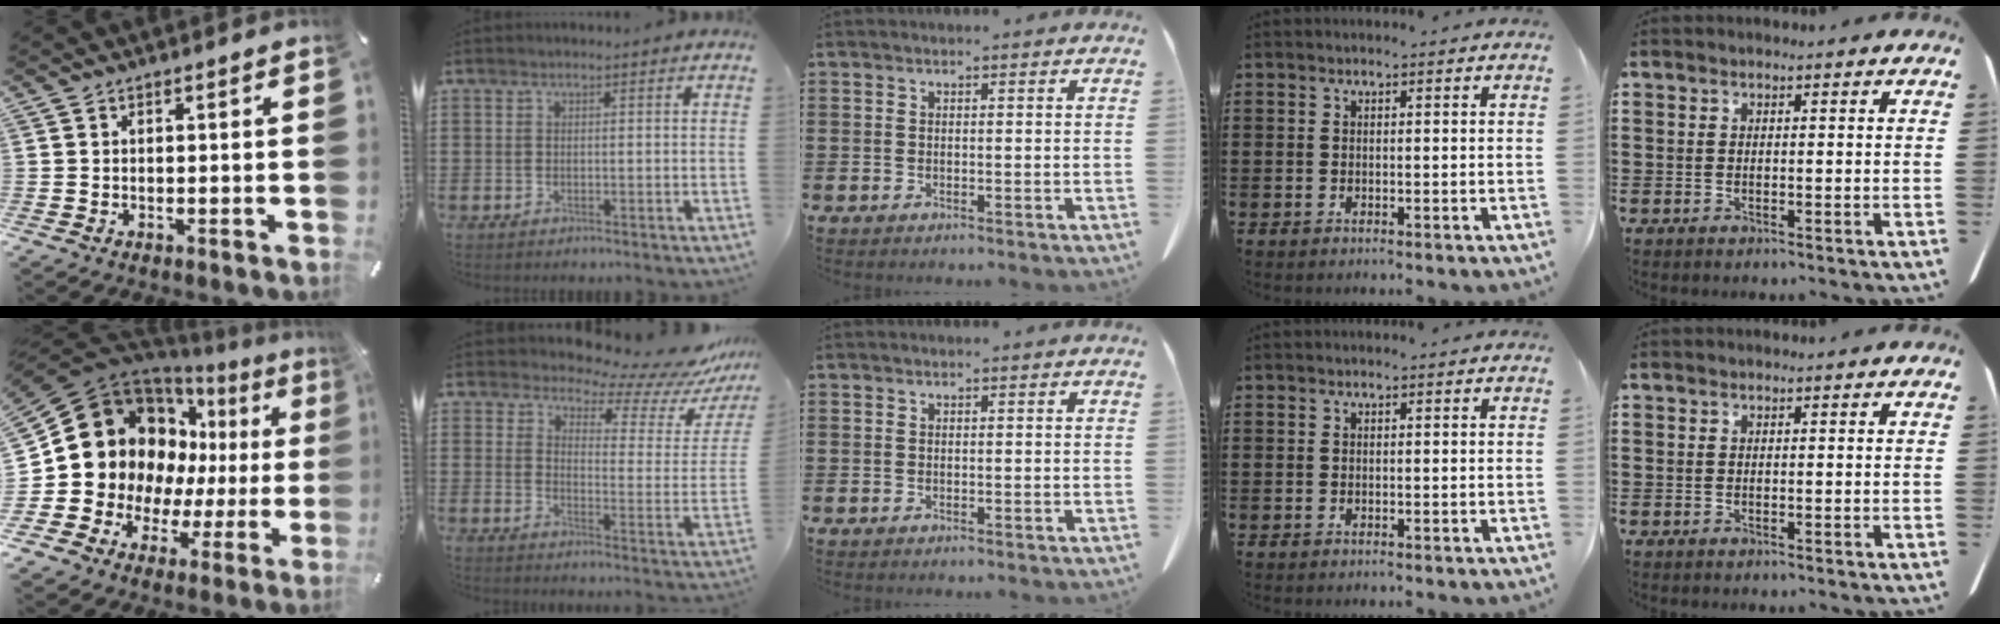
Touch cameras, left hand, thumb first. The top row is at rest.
{"thumb": {"total": 18.6, "force": [5.6, 15.4, 8.8], "torque": [-0.162, -0.048, 0.127]}, "index": {"total": 7.6, "force": [6.7, 2.3, 2.7], "torque": [-0.053, -0.055, 0.112]}}